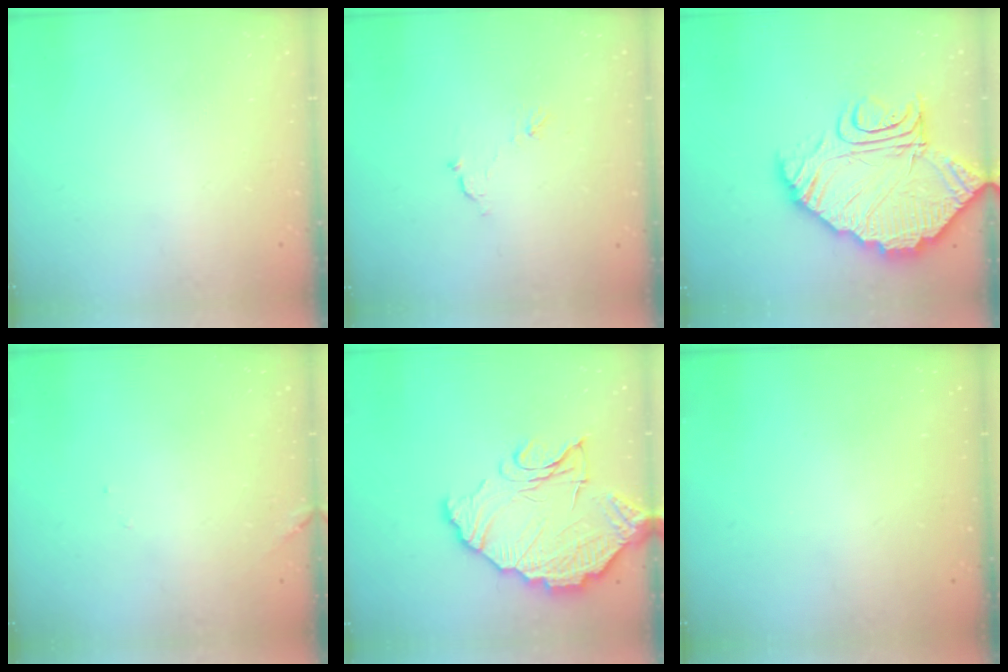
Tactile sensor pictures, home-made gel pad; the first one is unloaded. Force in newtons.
{"total": 6.3, "press": 6.3, "slide": 0.2}
{"total": 21.3, "press": 21.2, "slide": 2.0}
{"total": 7.7, "press": 7.7, "slide": 0.3}
{"total": 14.8, "press": 14.7, "slide": 1.3}
{"total": 2.9, "press": 2.8, "slide": 0.8}